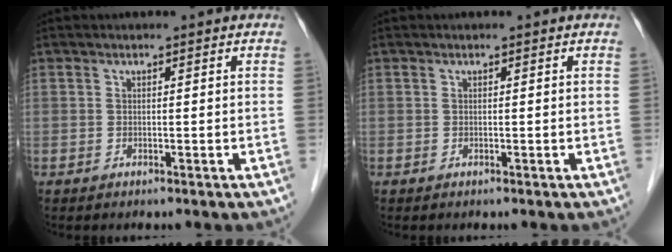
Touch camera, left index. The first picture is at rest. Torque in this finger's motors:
{"motor_torque": [0.02, 0.02, 0.00, 0.00]}